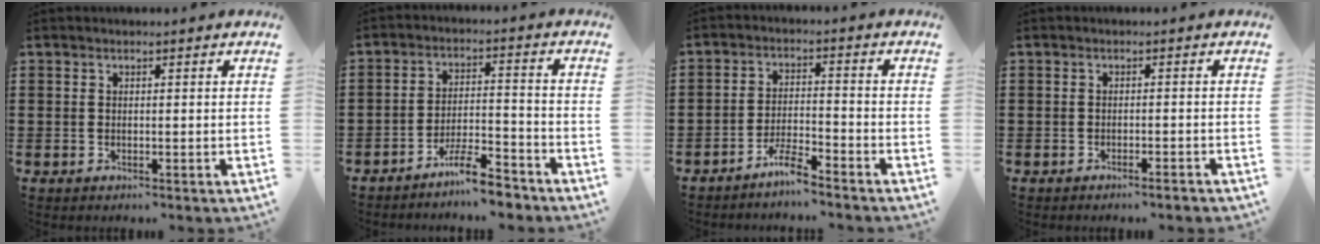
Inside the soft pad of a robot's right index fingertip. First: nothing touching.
{"total": 6.9, "force": [-5.9, 1.1, 3.4], "torque": [-0.061, 0.008, -0.110]}
{"total": 4.5, "force": [-4.1, 0.3, 1.9], "torque": [-0.049, 0.003, -0.083]}
{"total": 1.2, "force": [-1.1, -0.1, 0.6], "torque": [-0.011, -0.001, -0.021]}